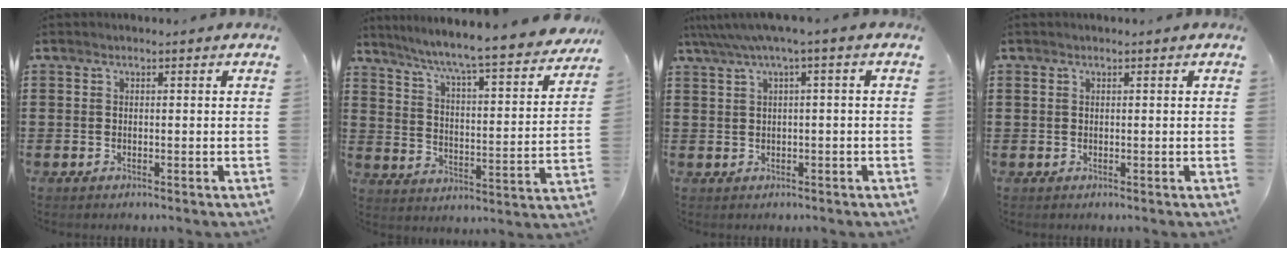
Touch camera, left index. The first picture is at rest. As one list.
[{"total": 6.2, "force": [5.4, -0.8, 2.9], "torque": [-0.081, -0.051, 0.082]}, {"total": 3.0, "force": [0.2, -0.1, 3.0], "torque": [-0.055, -0.004, 0.000]}, {"total": 0.5, "force": [0.3, 0.3, 0.3], "torque": [-0.008, 0.003, 0.005]}]